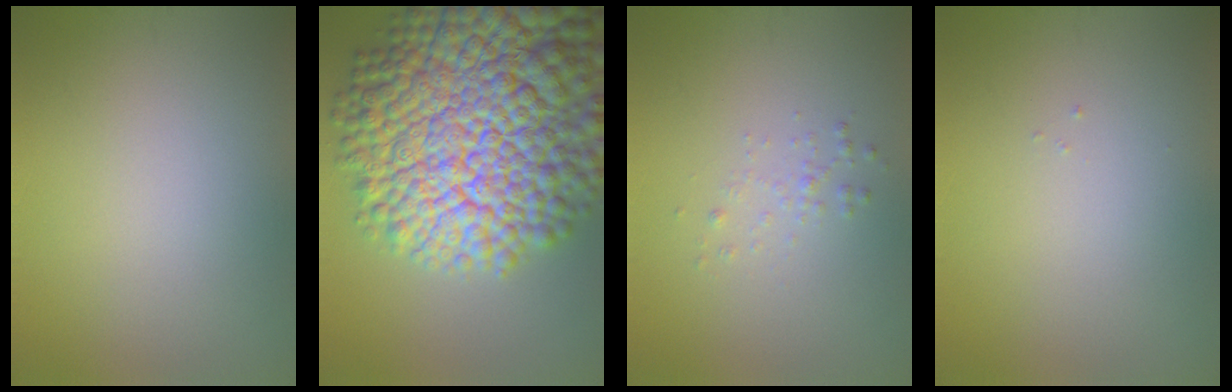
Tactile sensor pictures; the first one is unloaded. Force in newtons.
{"total": 18.6, "press": 18.6, "slide": 0.6}
{"total": 0.9, "press": 0.9, "slide": 0.0}
{"total": 0.0}